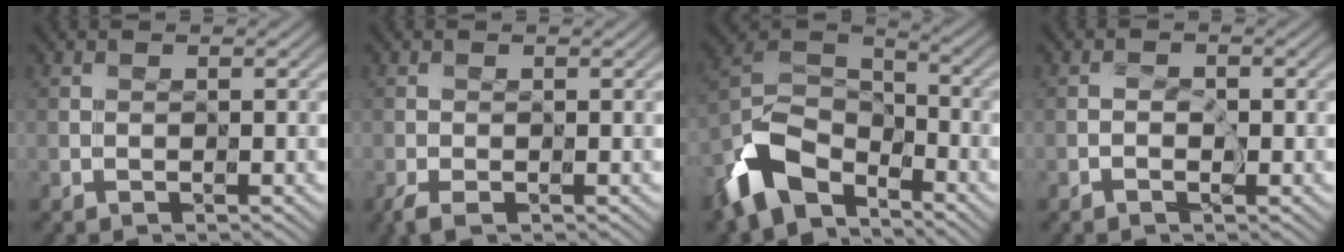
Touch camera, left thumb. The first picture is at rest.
{"total": 2.3, "force": [-1.3, 0.9, 1.7], "torque": [-0.036, -0.005, -0.023]}
{"total": 10.4, "force": [-6.8, 5.7, 5.5], "torque": [-0.120, -0.009, -0.150]}
{"total": 0.7, "force": [-0.5, 0.3, 0.4], "torque": [-0.004, 0.001, -0.009]}